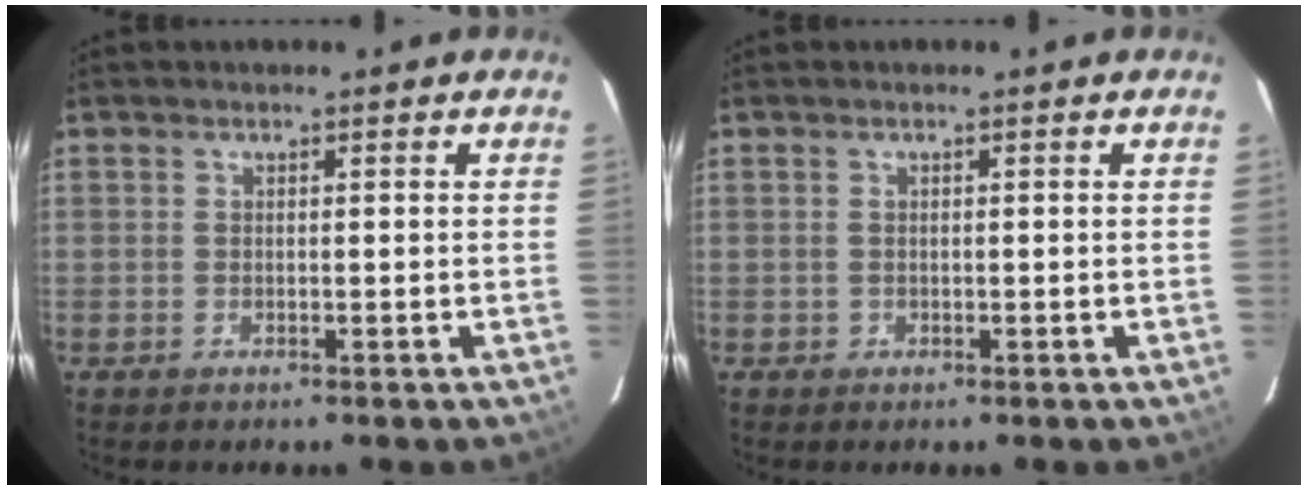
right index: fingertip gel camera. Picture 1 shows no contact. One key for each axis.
{"total": 0.5, "fx": -0.2, "fy": 0.5, "fz": 0.1, "tx": 0.002, "ty": 0.001, "tz": 0.001}